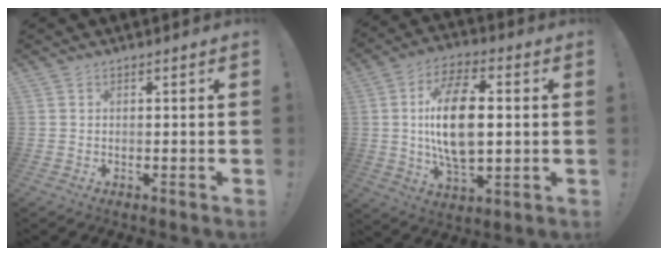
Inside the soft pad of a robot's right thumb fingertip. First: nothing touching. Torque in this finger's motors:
{"motor_torque": [2.27, 2.74, 2.23, -0.23, 0.66]}